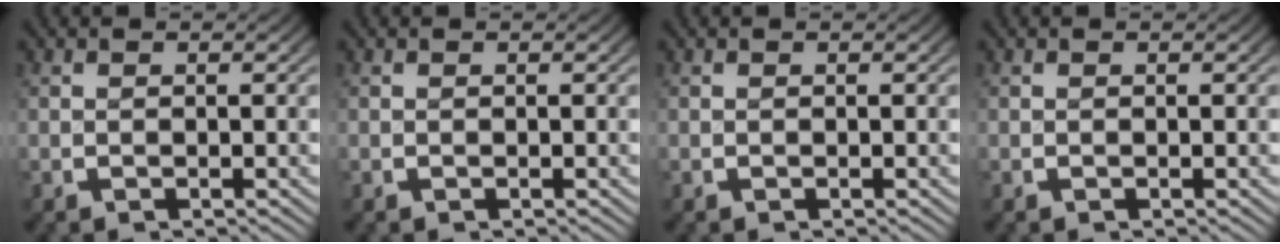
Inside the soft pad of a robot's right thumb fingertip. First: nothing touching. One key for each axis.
{"total": 0.0}
{"total": 0.0}
{"total": 0.0}